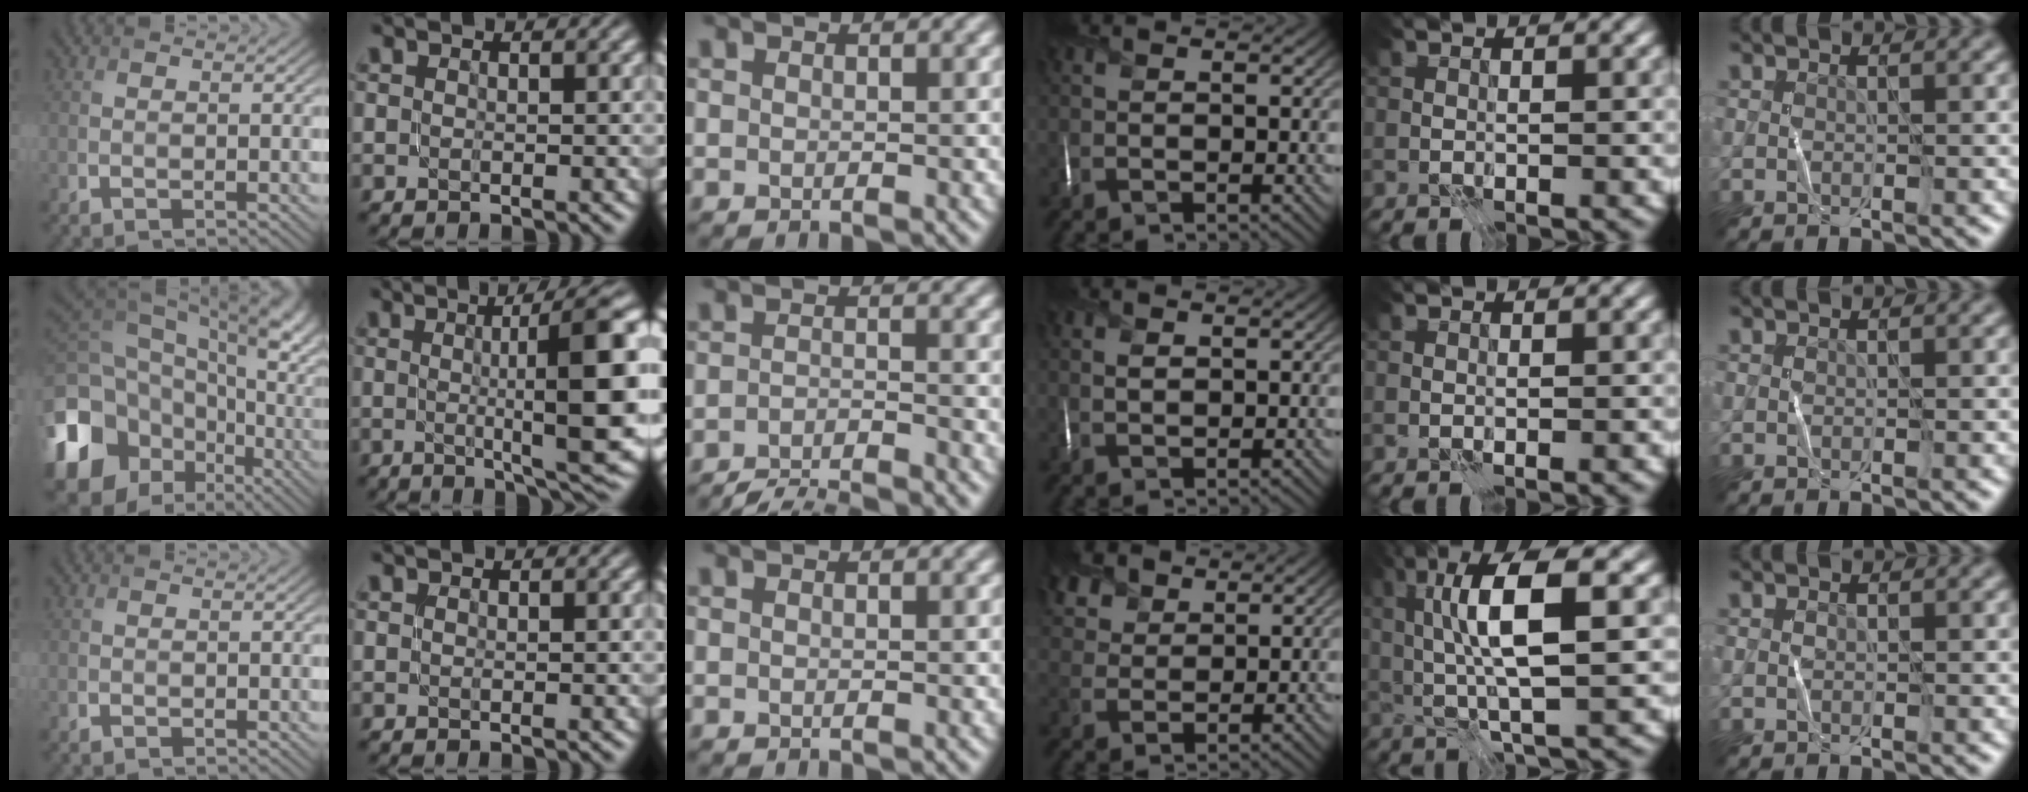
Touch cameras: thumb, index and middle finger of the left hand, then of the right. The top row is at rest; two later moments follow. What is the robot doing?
{"motion": "fold", "object": "scarf"}